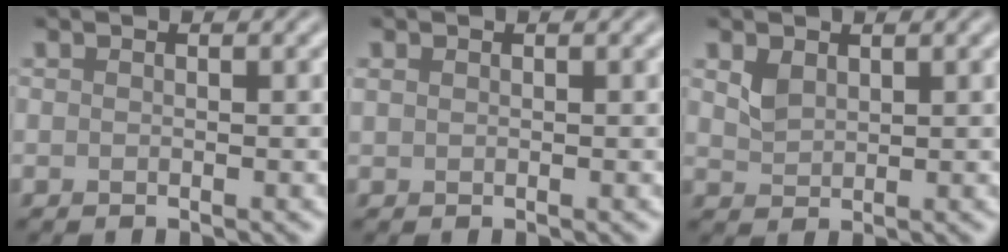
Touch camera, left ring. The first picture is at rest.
{"total": 0.5, "force": [0.3, 0.4, 0.2], "torque": [-0.004, 0.000, 0.008]}
{"total": 1.6, "force": [1.0, 1.0, 0.8], "torque": [-0.020, 0.000, 0.025]}